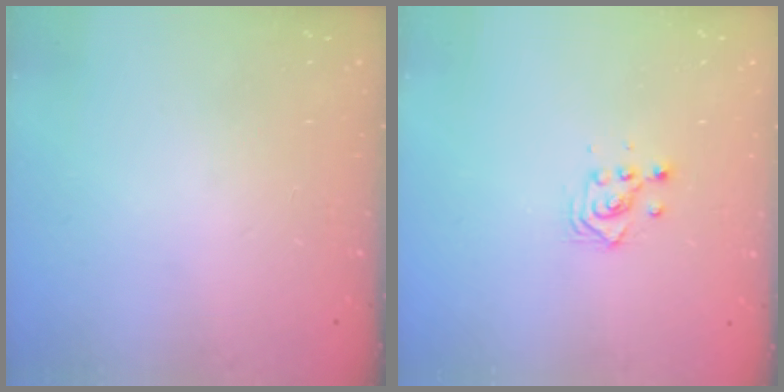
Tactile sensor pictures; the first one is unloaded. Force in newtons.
{"total": 3.2, "press": 3.2, "slide": 0.2}